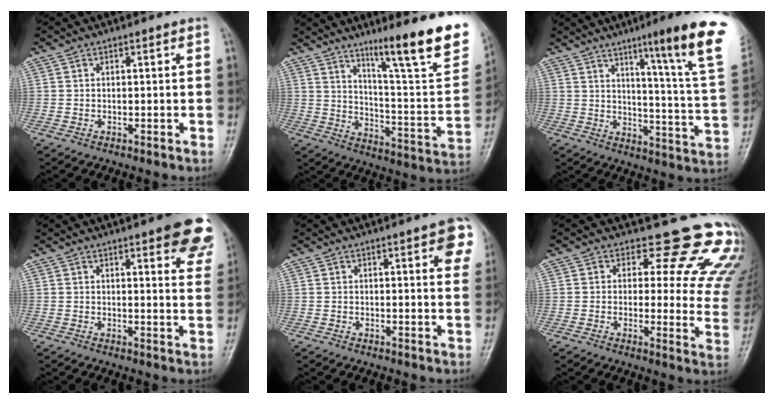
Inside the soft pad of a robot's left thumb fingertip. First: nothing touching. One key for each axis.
{"total": 22.4, "fx": 14.5, "fy": 2.6, "fz": 16.9, "tx": -0.212, "ty": -0.080, "tz": 0.219}
{"total": 20.8, "fx": 11.6, "fy": 0.6, "fz": 17.2, "tx": -0.214, "ty": -0.065, "tz": 0.154}
{"total": 12.2, "fx": 7.4, "fy": 3.4, "fz": 9.0, "tx": -0.075, "ty": -0.029, "tz": 0.079}
{"total": 7.4, "fx": 3.5, "fy": 1.9, "fz": 6.3, "tx": -0.055, "ty": -0.009, "tz": 0.035}
{"total": 17.4, "fx": 14.7, "fy": 7.2, "fz": 6.1, "tx": -0.017, "ty": -0.115, "tz": 0.135}